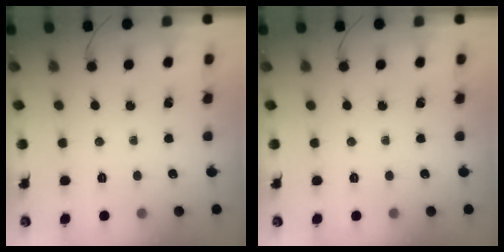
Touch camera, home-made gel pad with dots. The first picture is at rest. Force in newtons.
{"total": 0.0}